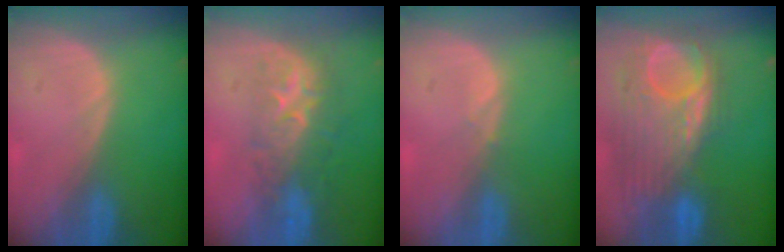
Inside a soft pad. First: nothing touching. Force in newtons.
{"total": 8.1, "press": 7.7, "slide": 2.5}
{"total": 0.5, "press": 0.5, "slide": 0.2}
{"total": 12.0, "press": 10.4, "slide": 6.0}